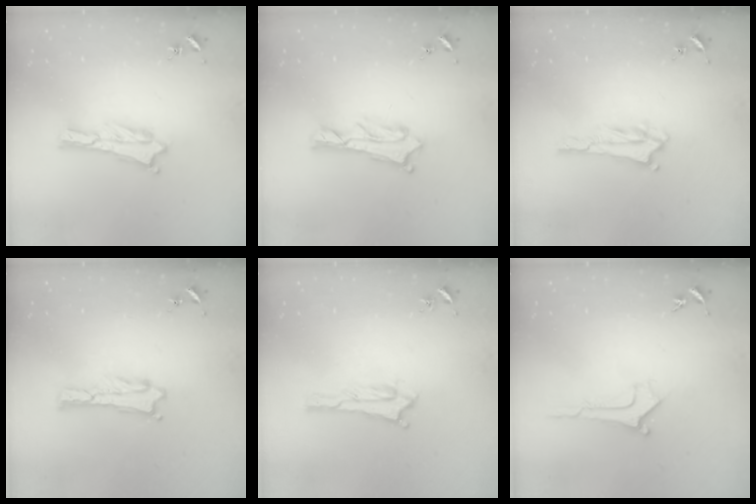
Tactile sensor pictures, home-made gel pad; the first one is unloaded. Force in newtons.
{"total": 1.1, "press": 1.0, "slide": 0.2}
{"total": 1.4, "press": 1.4, "slide": 0.2}
{"total": 0.0}
{"total": 0.6, "press": 0.6, "slide": 0.1}
{"total": 0.6, "press": 0.6, "slide": 0.1}